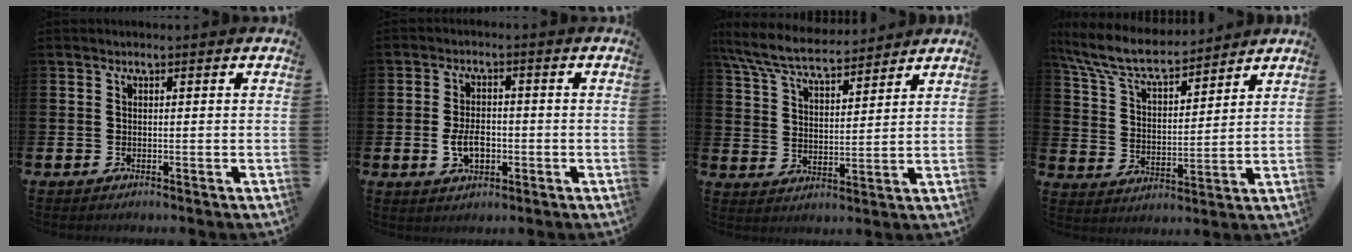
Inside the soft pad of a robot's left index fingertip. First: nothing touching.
{"total": 4.2, "force": [-0.7, 2.0, 3.6], "torque": [-0.071, 0.002, -0.014]}
{"total": 7.6, "force": [7.0, 1.3, 2.5], "torque": [-0.080, -0.034, 0.129]}
{"total": 8.2, "force": [7.4, 1.9, 3.0], "torque": [-0.095, -0.044, 0.133]}